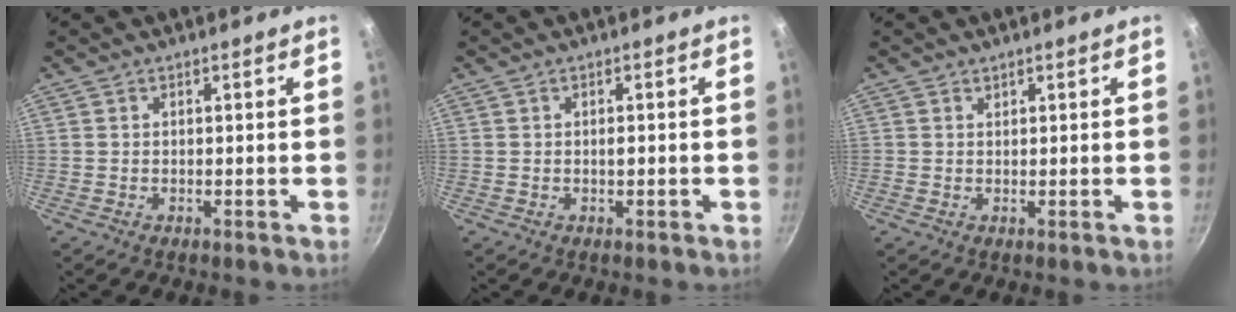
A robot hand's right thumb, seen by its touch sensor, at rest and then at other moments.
{"total": 1.1, "force": [-0.1, 0.5, 0.9], "torque": [-0.012, 0.004, -0.002]}
{"total": 0.6, "force": [0.4, 0.4, 0.1], "torque": [0.003, -0.007, 0.006]}